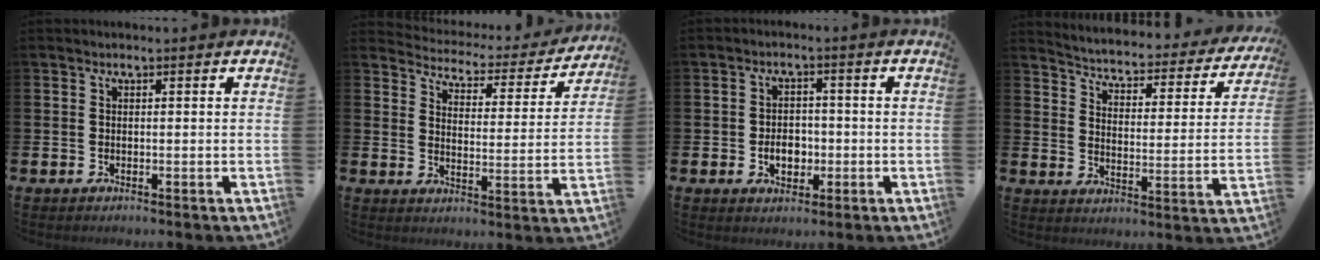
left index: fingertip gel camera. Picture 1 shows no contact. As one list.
[{"total": 4.2, "force": [4.1, 1.0, 0.4], "torque": [-0.030, -0.041, 0.062]}, {"total": 3.7, "force": [-0.8, 2.7, 2.4], "torque": [-0.025, -0.005, -0.023]}, {"total": 3.5, "force": [3.2, 1.1, 0.8], "torque": [-0.043, -0.031, 0.044]}]